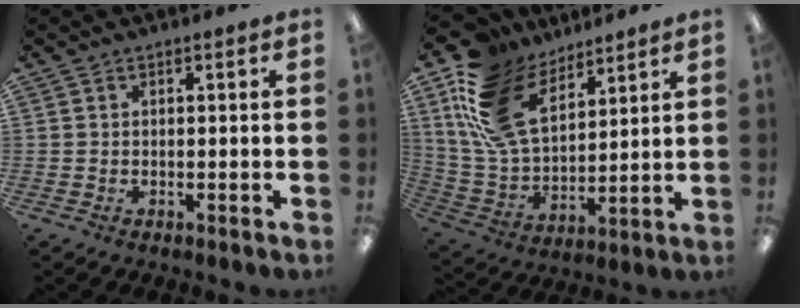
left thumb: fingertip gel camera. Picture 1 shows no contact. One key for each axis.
{"total": 19.2, "fx": 10.1, "fy": 11.8, "fz": 11.3, "tx": -0.261, "ty": -0.044, "tz": 0.191}